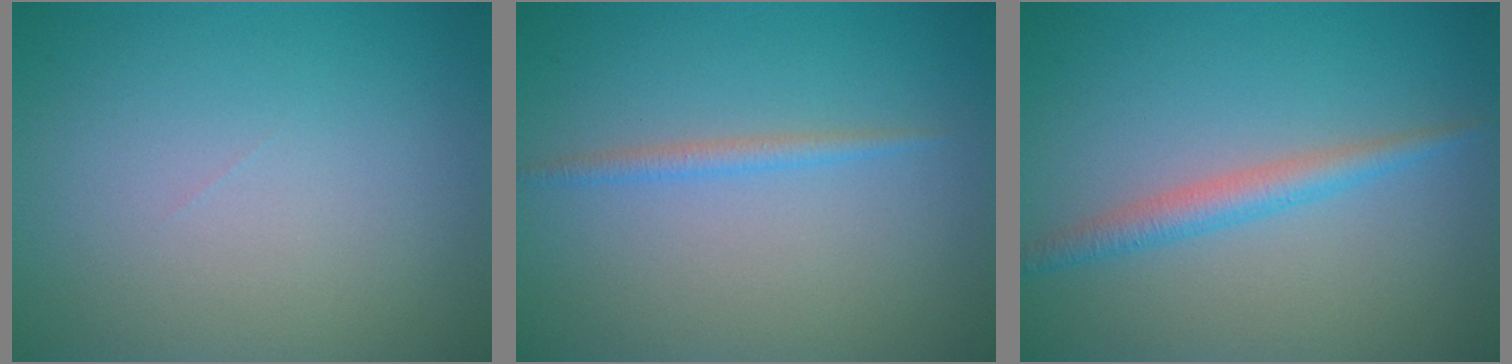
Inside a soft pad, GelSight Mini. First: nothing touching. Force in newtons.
{"total": 1.2, "press": 1.2, "slide": 0.1}
{"total": 2.3, "press": 2.3, "slide": 0.1}